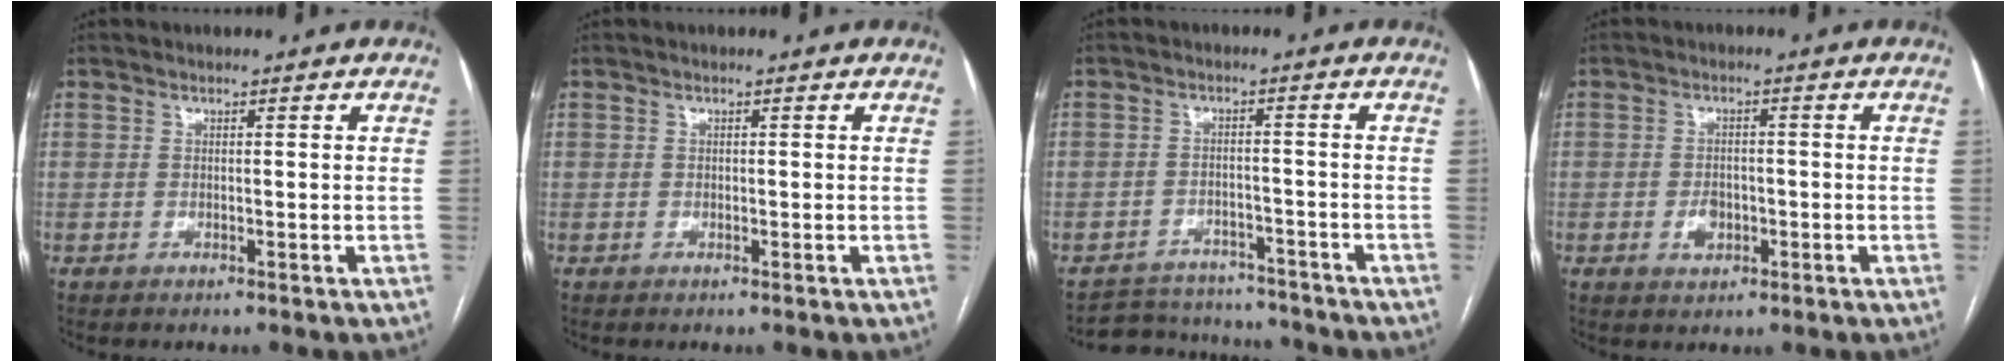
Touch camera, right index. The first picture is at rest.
{"total": 0.0}
{"total": 8.6, "force": [-8.0, 2.9, 0.0], "torque": [0.011, 0.016, -0.112]}
{"total": 3.4, "force": [-1.1, 2.4, 2.2], "torque": [-0.037, 0.003, -0.013]}